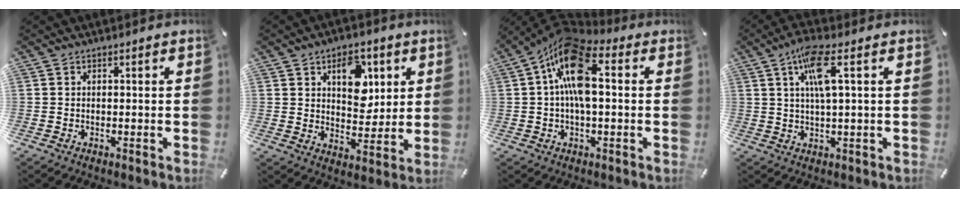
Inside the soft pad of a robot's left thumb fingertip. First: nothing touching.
{"total": 11.0, "force": [4.6, 7.6, 6.6], "torque": [-0.074, -0.011, 0.077]}
{"total": 15.1, "force": [2.6, 7.3, 13.0], "torque": [-0.241, -0.007, 0.046]}
{"total": 8.7, "force": [3.0, 1.8, 8.0], "torque": [-0.152, 0.003, 0.047]}